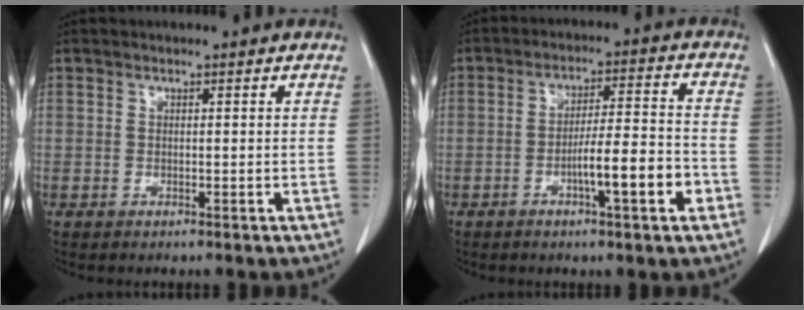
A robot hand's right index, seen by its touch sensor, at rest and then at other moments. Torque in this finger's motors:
{"motor_torque": [1.28, -0.61, 0.61, 0.09]}